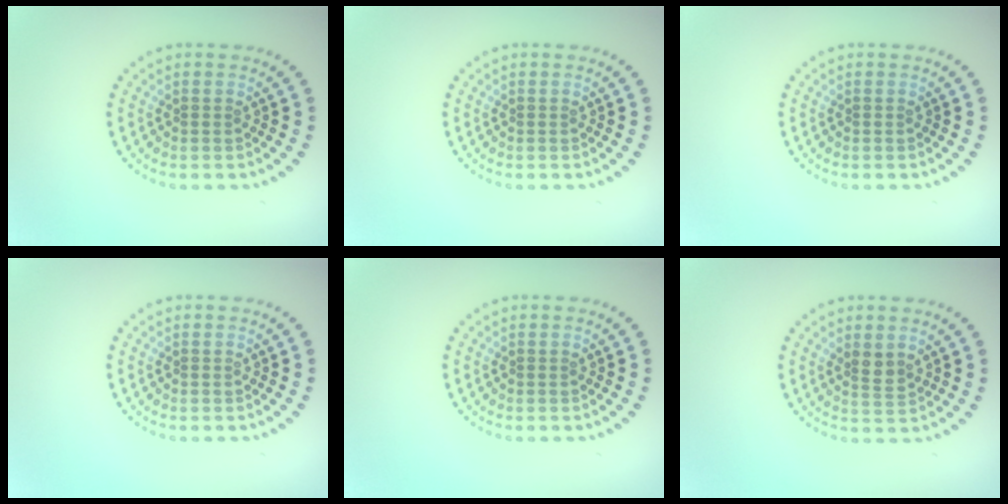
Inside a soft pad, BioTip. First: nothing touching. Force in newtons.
{"total": 0.0}
{"total": 0.0}
{"total": 0.0}
{"total": 0.0}
{"total": 1.6, "press": 1.4, "slide": 0.8}